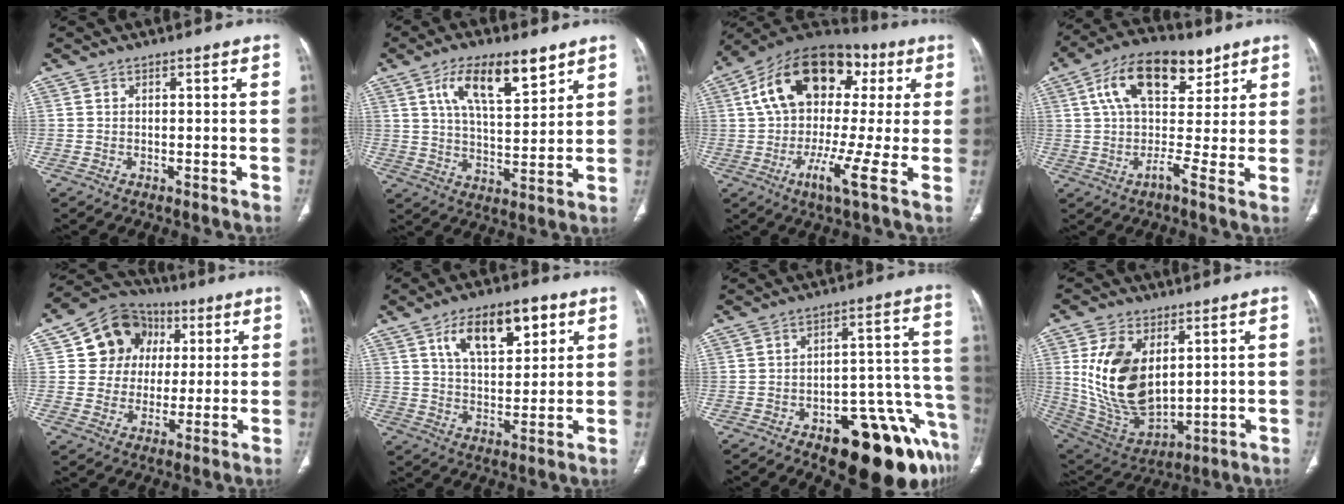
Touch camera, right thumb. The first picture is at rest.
{"total": 13.0, "force": [7.1, 4.9, 9.8], "torque": [-0.148, -0.028, 0.127]}
{"total": 21.3, "force": [3.3, 9.8, 18.7], "torque": [-0.285, 0.026, 0.032]}
{"total": 14.5, "force": [6.0, 7.2, 11.1], "torque": [-0.158, 0.006, 0.090]}
{"total": 13.0, "force": [3.6, 11.7, 4.4], "torque": [-0.030, 0.009, 0.058]}
{"total": 13.5, "force": [6.3, 6.6, 9.9], "torque": [-0.130, -0.016, 0.107]}
{"total": 20.2, "force": [-11.8, 8.2, 14.3], "torque": [-0.100, 0.093, -0.157]}
{"total": 18.4, "force": [4.3, 10.9, 14.2], "torque": [-0.249, -0.025, 0.105]}